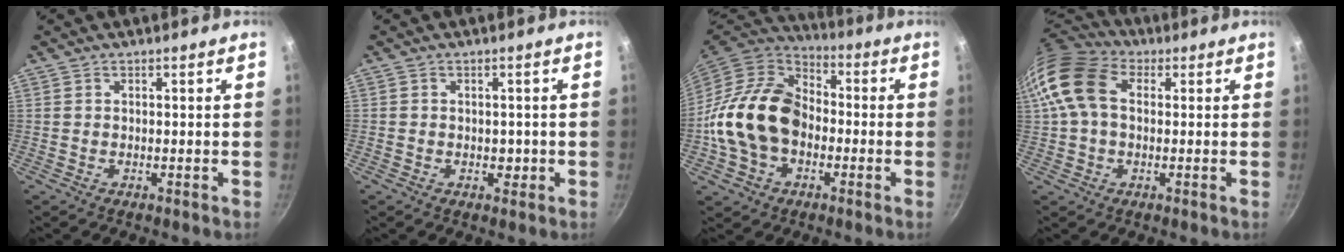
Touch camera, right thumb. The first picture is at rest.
{"total": 1.9, "force": [-0.3, 1.6, 1.0], "torque": [-0.006, 0.002, -0.004]}
{"total": 18.8, "force": [-2.7, 13.7, 12.6], "torque": [-0.202, 0.038, -0.060]}
{"total": 13.4, "force": [1.8, 9.3, 9.6], "torque": [-0.175, 0.021, 0.015]}